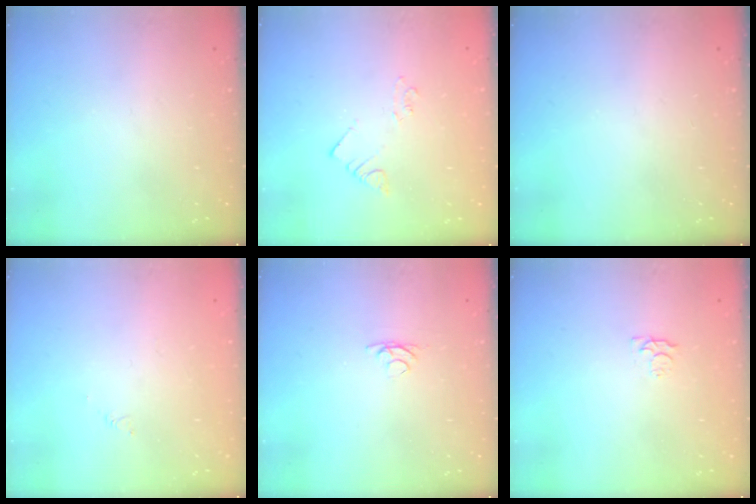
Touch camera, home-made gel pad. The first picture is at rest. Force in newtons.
{"total": 2.0, "press": 2.0, "slide": 0.3}
{"total": 0.0}
{"total": 1.6, "press": 1.5, "slide": 0.3}
{"total": 2.8, "press": 2.8, "slide": 0.5}
{"total": 2.7, "press": 2.7, "slide": 0.5}